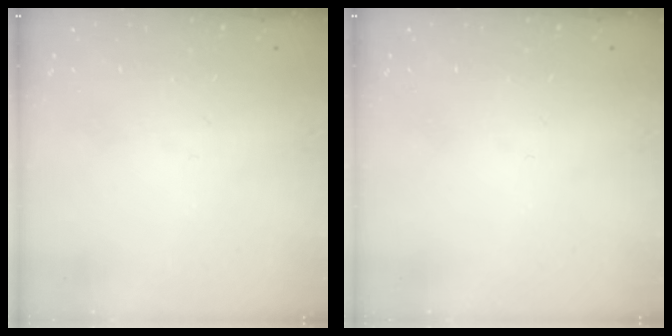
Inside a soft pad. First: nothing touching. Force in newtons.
{"total": 0.0}